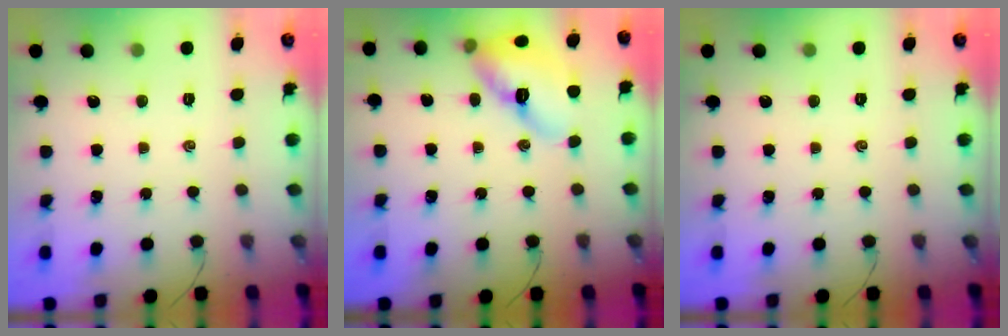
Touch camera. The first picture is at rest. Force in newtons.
{"total": 14.4, "press": 14.1, "slide": 3.1}
{"total": 0.0}